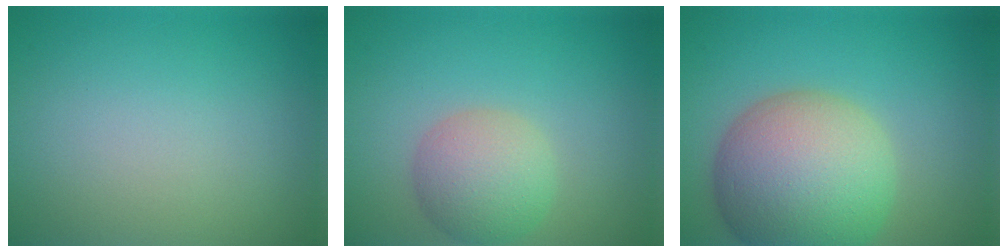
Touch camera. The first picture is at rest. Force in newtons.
{"total": 4.4, "press": 4.3, "slide": 0.5}
{"total": 11.1, "press": 11.1, "slide": 0.6}